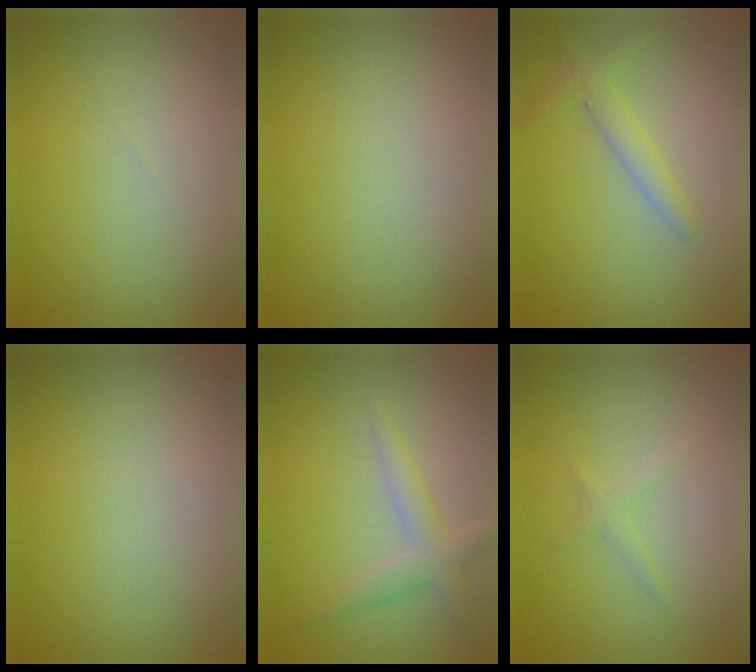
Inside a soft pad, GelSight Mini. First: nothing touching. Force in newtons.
{"total": 0.0}
{"total": 2.2, "press": 2.2, "slide": 0.1}
{"total": 0.0}
{"total": 2.4, "press": 2.4, "slide": 0.1}
{"total": 0.9, "press": 0.9, "slide": 0.0}